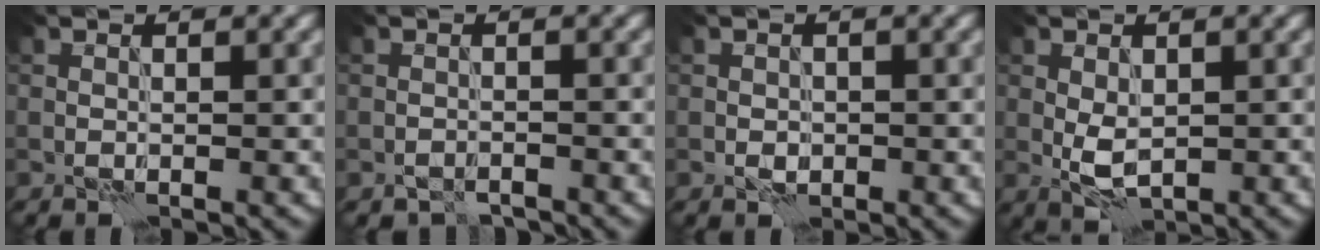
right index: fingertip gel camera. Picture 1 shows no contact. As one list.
[{"total": 1.3, "force": [-1.2, 0.4, 0.2], "torque": [-0.001, 0.002, -0.022]}, {"total": 1.2, "force": [-0.3, 0.9, 0.6], "torque": [-0.012, -0.003, -0.007]}, {"total": 2.7, "force": [0.1, 1.6, 2.2], "torque": [-0.044, -0.001, 0.004]}]